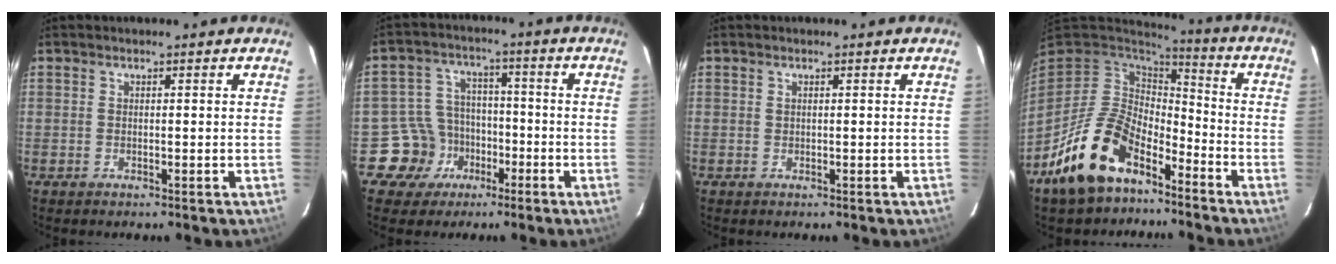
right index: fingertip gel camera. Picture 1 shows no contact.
{"total": 8.7, "force": [-4.4, 7.5, 0.6], "torque": [-0.037, 0.029, -0.065]}
{"total": 0.0}
{"total": 16.3, "force": [-10.0, 8.8, 9.5], "torque": [-0.204, -0.003, -0.172]}